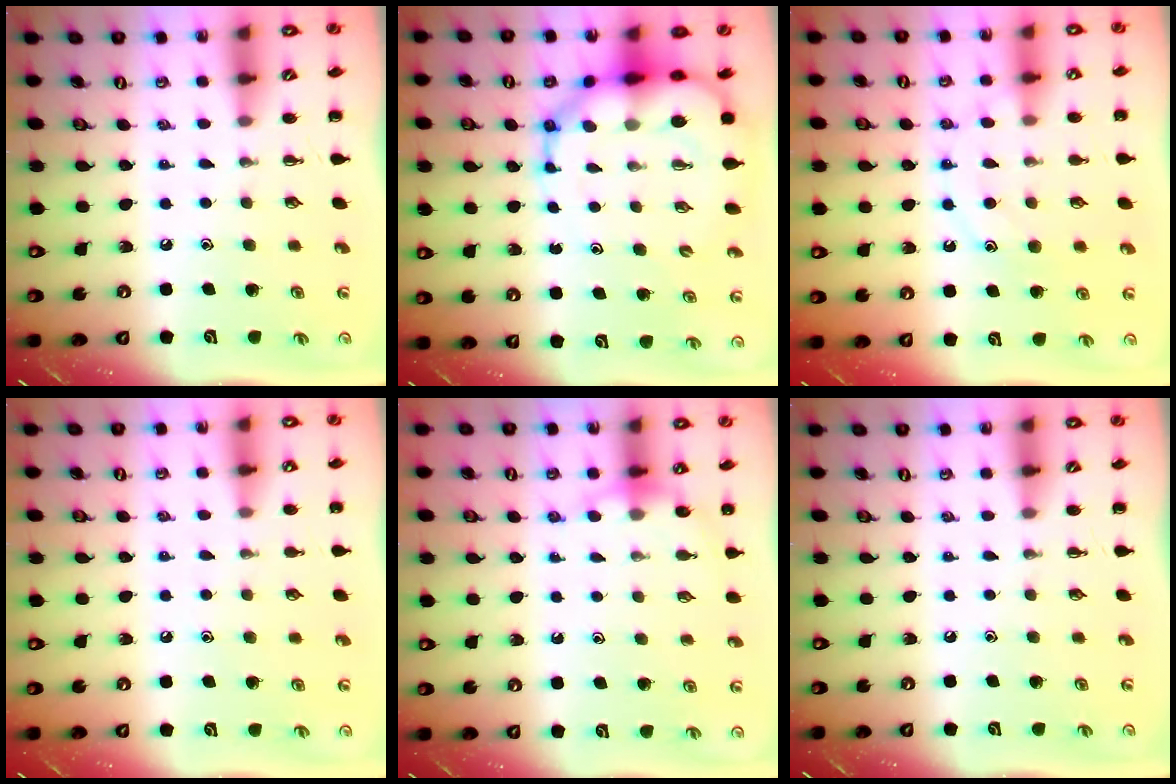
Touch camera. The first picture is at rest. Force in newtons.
{"total": 12.5, "press": 12.0, "slide": 3.5}
{"total": 11.2, "press": 11.2, "slide": 0.8}
{"total": 4.8, "press": 4.6, "slide": 1.3}
{"total": 7.1, "press": 6.9, "slide": 1.6}
{"total": 0.0}